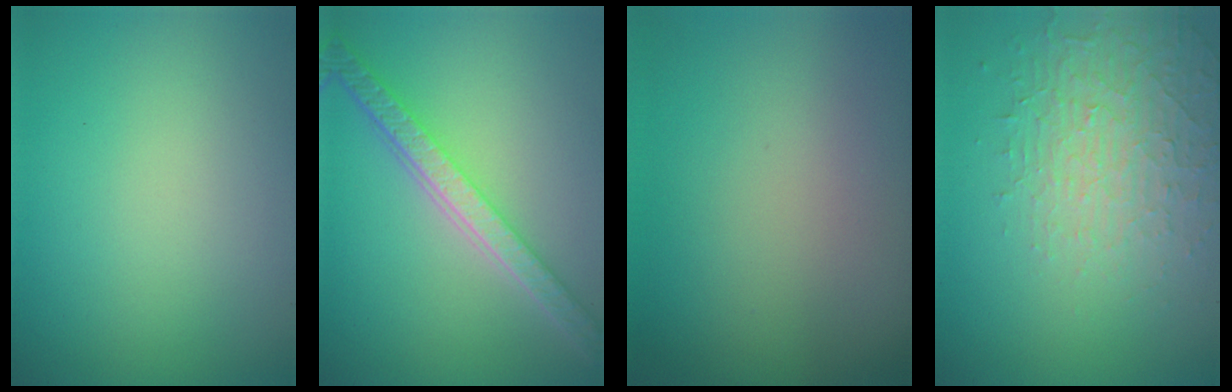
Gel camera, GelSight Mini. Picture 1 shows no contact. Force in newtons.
{"total": 5.7, "press": 4.4, "slide": 3.6}
{"total": 0.0}
{"total": 4.5, "press": 3.1, "slide": 3.2}